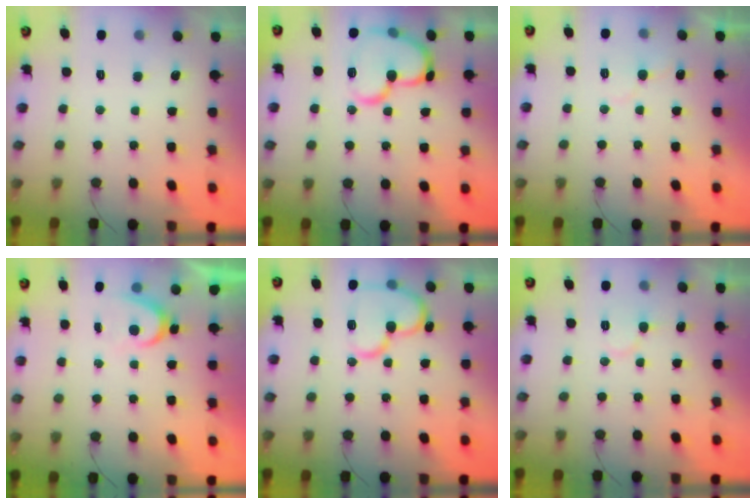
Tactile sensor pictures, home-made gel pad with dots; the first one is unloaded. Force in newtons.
{"total": 15.3, "press": 15.2, "slide": 1.2}
{"total": 6.8, "press": 6.8, "slide": 0.5}
{"total": 3.7, "press": 3.7, "slide": 0.3}
{"total": 16.0, "press": 15.9, "slide": 1.8}
{"total": 6.8, "press": 6.8, "slide": 0.7}